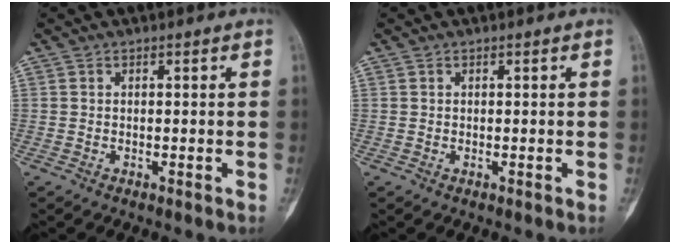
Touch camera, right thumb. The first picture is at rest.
{"total": 0.0}